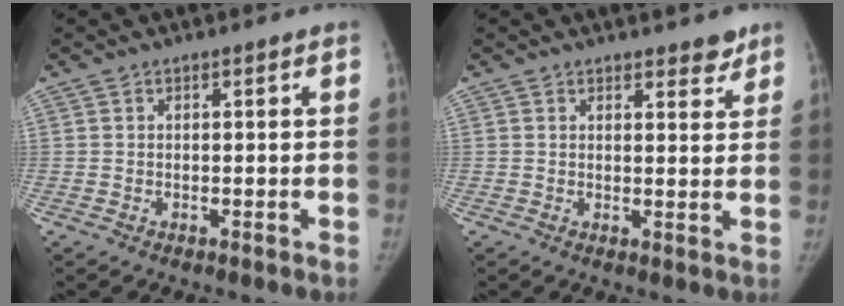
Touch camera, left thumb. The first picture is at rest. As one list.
[{"total": 3.4, "force": [2.7, 1.4, 1.4], "torque": [0.005, -0.018, 0.035]}]